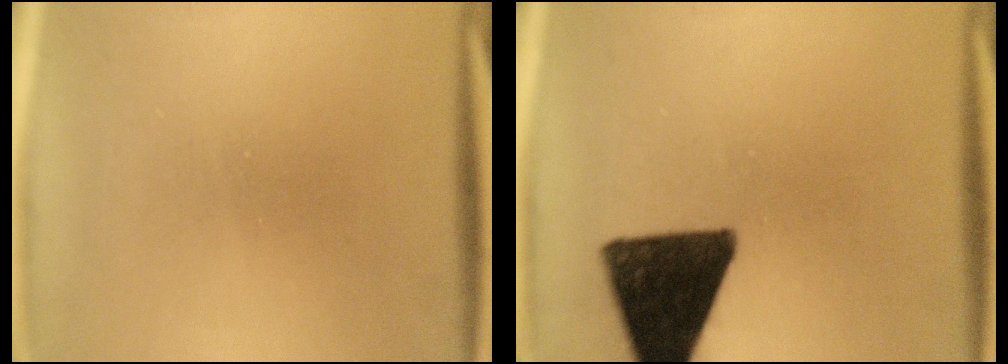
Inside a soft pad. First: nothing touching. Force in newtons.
{"total": 15.0}